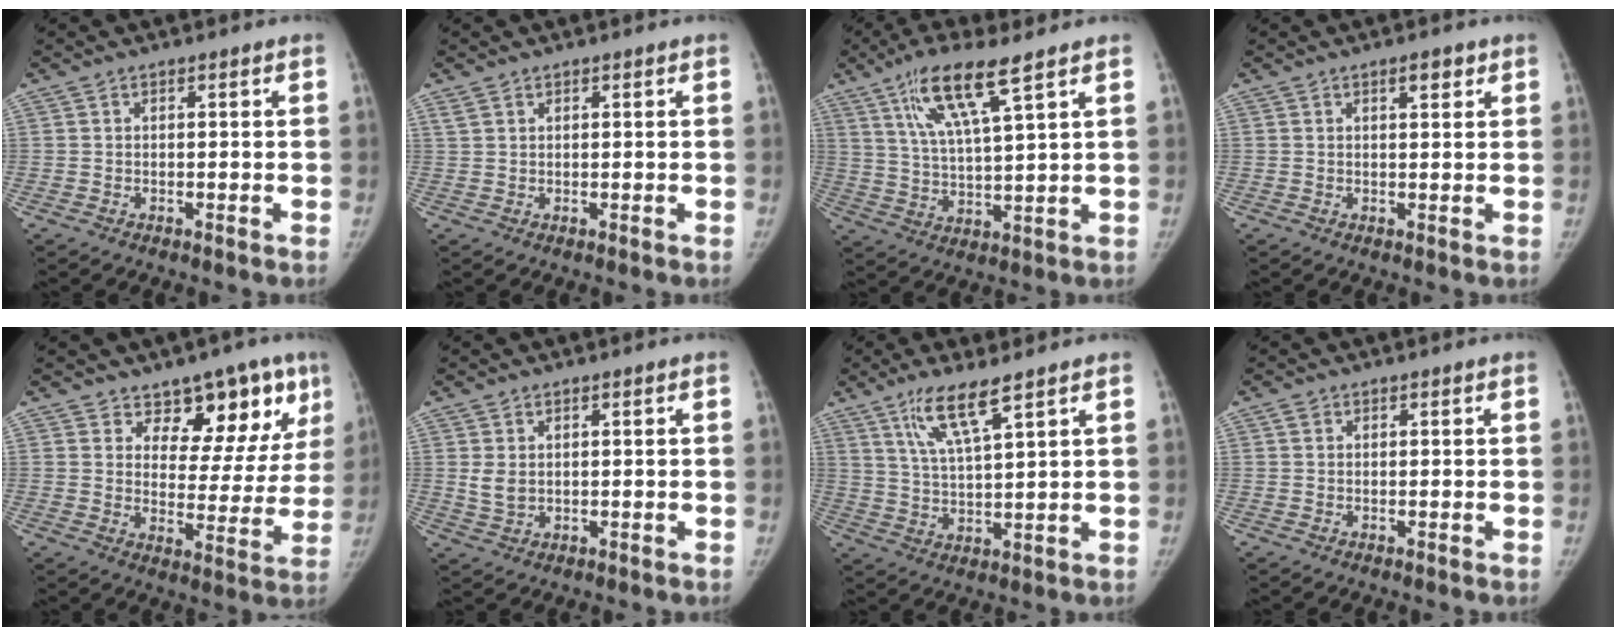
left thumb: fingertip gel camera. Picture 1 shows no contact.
{"total": 1.2, "force": [0.9, 0.6, 0.5], "torque": [-0.008, 0.004, 0.020]}
{"total": 11.5, "force": [6.6, 1.6, 9.3], "torque": [-0.177, -0.024, 0.129]}
{"total": 2.6, "force": [1.5, 1.0, 1.8], "torque": [-0.019, -0.006, 0.020]}
{"total": 13.9, "force": [8.9, 7.4, 7.5], "torque": [-0.028, -0.049, 0.120]}
{"total": 2.9, "force": [0.7, 2.0, 2.0], "torque": [-0.034, -0.004, 0.019]}
{"total": 8.4, "force": [5.3, 1.0, 6.4], "torque": [-0.124, -0.028, 0.110]}
{"total": 0.9, "force": [0.4, 0.7, 0.3], "torque": [-0.003, 0.001, 0.007]}